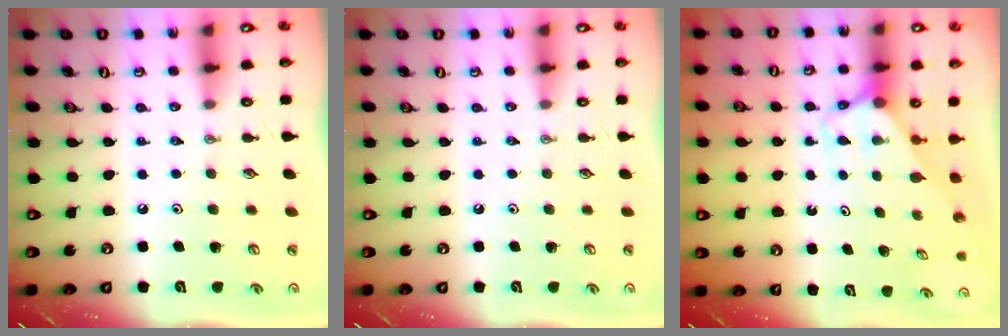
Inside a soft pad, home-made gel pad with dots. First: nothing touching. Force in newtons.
{"total": 0.0}
{"total": 2.7, "press": 2.7, "slide": 0.2}